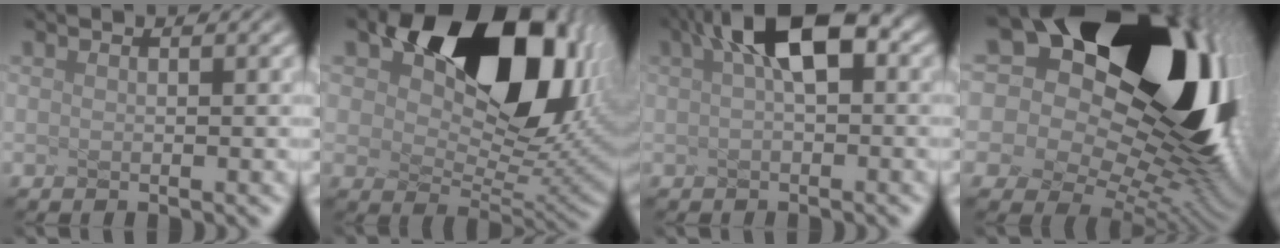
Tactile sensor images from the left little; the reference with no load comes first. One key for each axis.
{"total": 11.4, "fx": 4.0, "fy": 7.1, "fz": 7.9, "tx": -0.131, "ty": -0.014, "tz": 0.113}
{"total": 4.3, "fx": 0.5, "fy": 1.1, "fz": 4.1, "tx": -0.094, "ty": 0.005, "tz": 0.044}
{"total": 21.5, "fx": 9.4, "fy": 13.7, "fz": 13.6, "tx": -0.249, "ty": 0.064, "tz": 0.181}